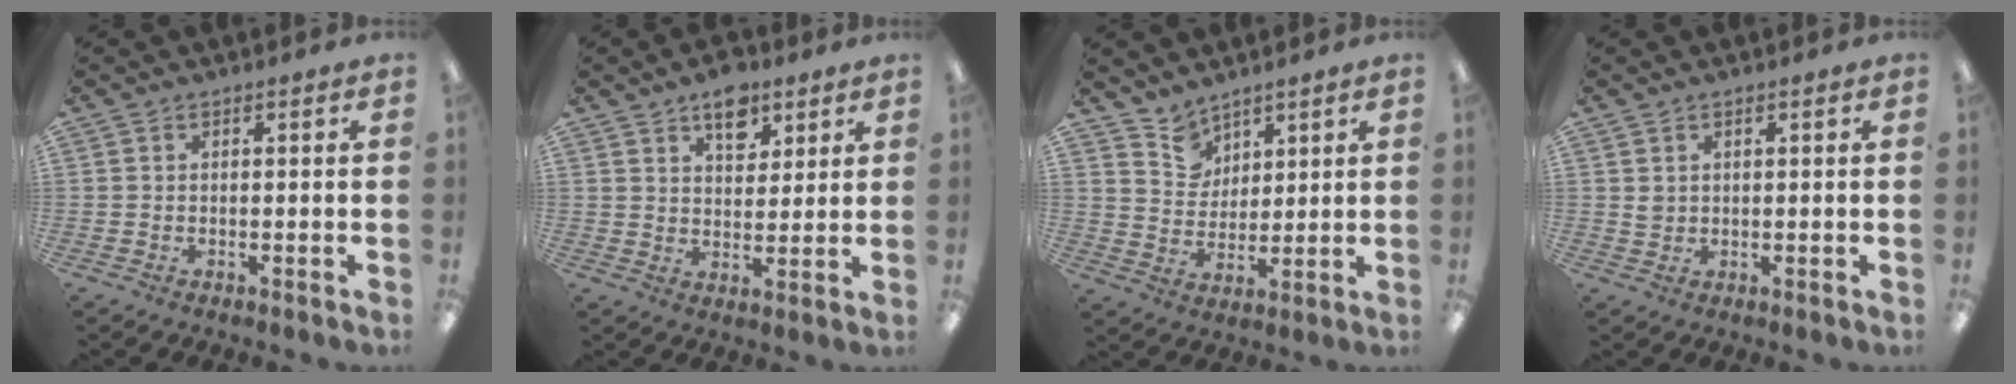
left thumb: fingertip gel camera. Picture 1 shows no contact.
{"total": 8.4, "force": [5.5, 4.8, 4.2], "torque": [-0.042, -0.028, 0.092]}
{"total": 7.2, "force": [5.8, 4.2, 0.1], "torque": [-0.018, -0.037, 0.113]}
{"total": 1.7, "force": [0.8, 1.4, 0.6], "torque": [-0.014, 0.004, 0.015]}